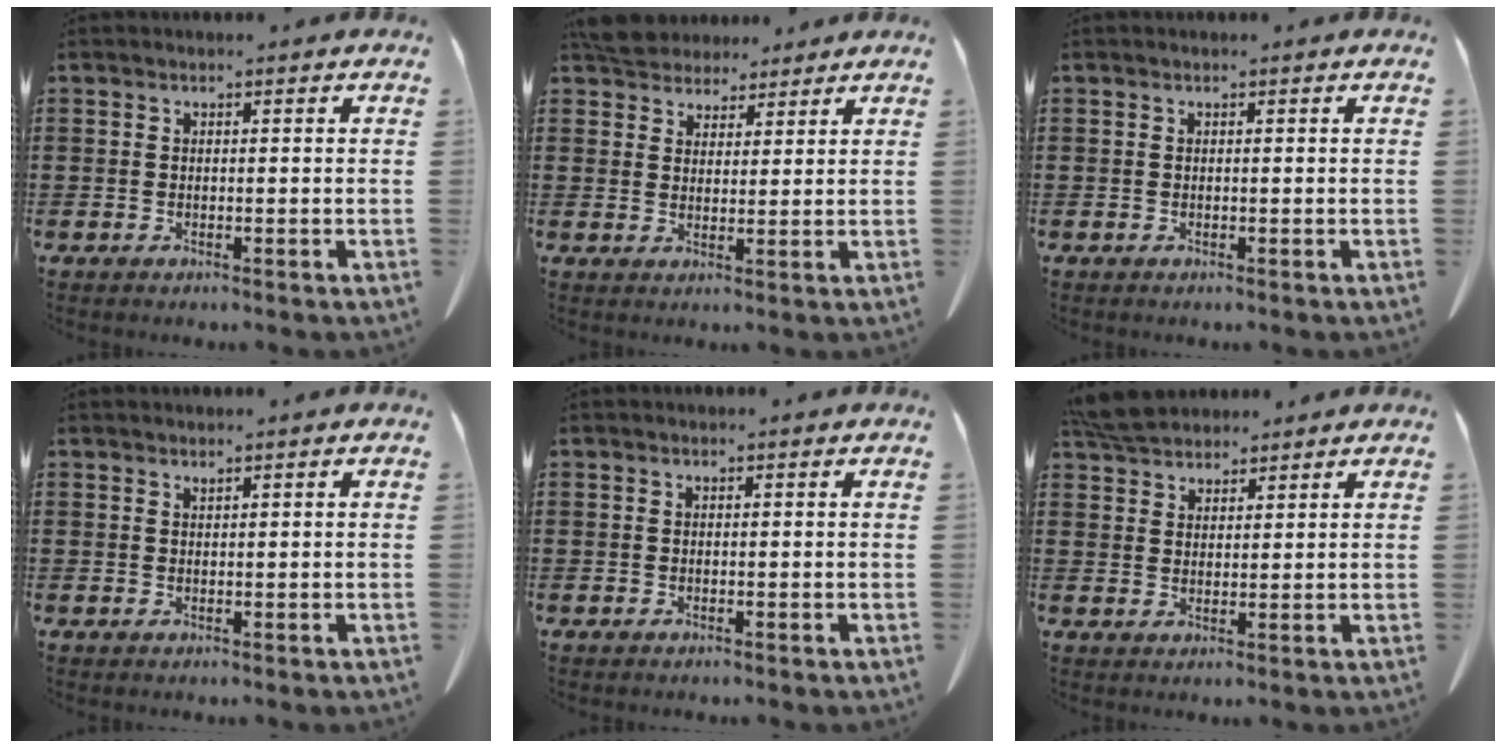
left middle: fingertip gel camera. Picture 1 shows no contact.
{"total": 5.2, "force": [4.9, 1.7, 0.8], "torque": [-0.035, -0.007, 0.095]}
{"total": 0.0}
{"total": 0.8, "force": [0.8, 0.0, 0.2], "torque": [-0.007, -0.004, 0.016]}
{"total": 0.0}
{"total": 5.3, "force": [4.9, 1.3, 1.4], "torque": [-0.044, -0.006, 0.096]}